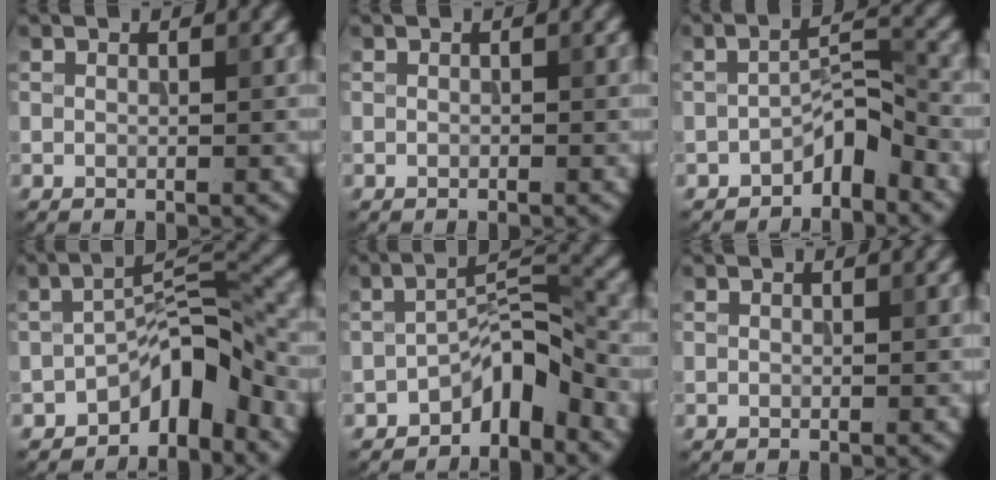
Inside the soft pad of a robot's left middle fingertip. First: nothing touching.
{"total": 0.0}
{"total": 3.0, "force": [-2.3, 0.9, 1.7], "torque": [-0.027, 0.021, -0.040]}
{"total": 5.4, "force": [-3.7, 1.9, 3.5], "torque": [-0.046, 0.020, -0.067]}
{"total": 4.5, "force": [-3.2, 1.5, 2.7], "torque": [-0.036, 0.024, -0.058]}
{"total": 0.0}